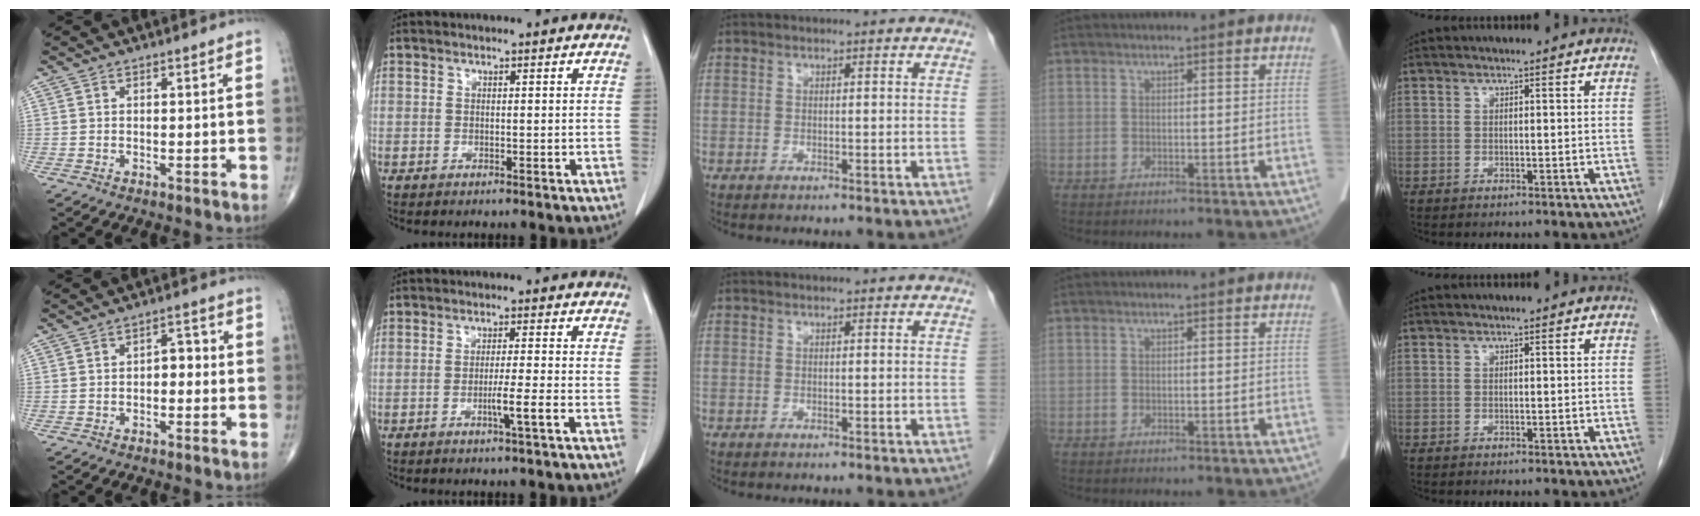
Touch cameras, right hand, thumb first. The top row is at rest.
{"thumb": {"total": 3.6, "force": [-0.6, 2.2, 2.7], "torque": [-0.020, 0.017, -0.017]}, "index": {"total": 3.6, "force": [-1.5, -0.7, 3.2], "torque": [-0.055, -0.006, -0.029]}}